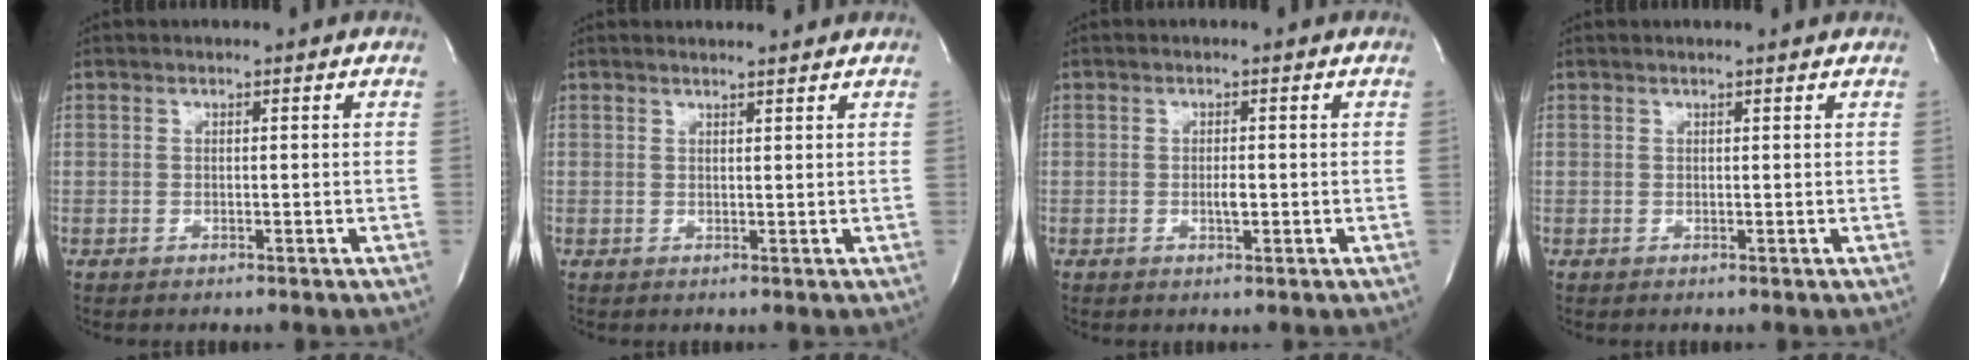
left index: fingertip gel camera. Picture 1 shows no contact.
{"total": 2.5, "force": [2.4, 0.1, 0.5], "torque": [-0.014, 0.004, 0.031]}
{"total": 1.5, "force": [-0.2, 0.4, 1.4], "torque": [-0.028, -0.001, -0.003]}
{"total": 1.9, "force": [1.8, -0.1, 0.7], "torque": [-0.014, 0.009, 0.021]}